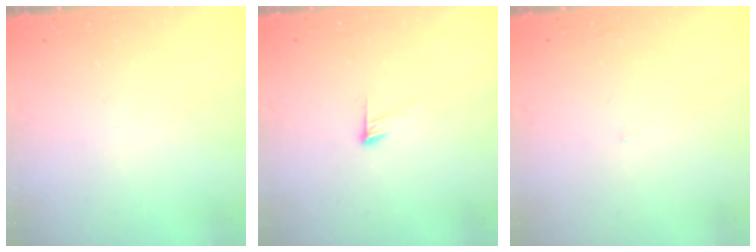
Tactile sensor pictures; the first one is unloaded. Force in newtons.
{"total": 4.5, "press": 4.5, "slide": 0.4}
{"total": 0.9, "press": 0.9, "slide": 0.0}